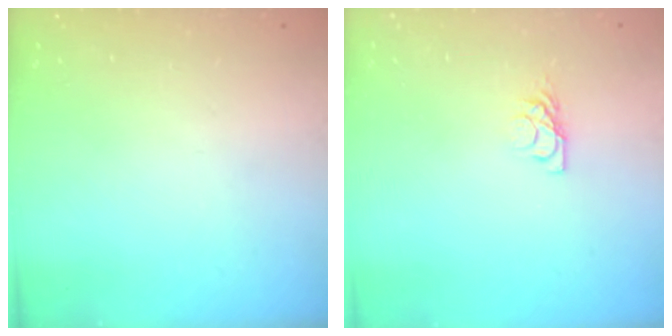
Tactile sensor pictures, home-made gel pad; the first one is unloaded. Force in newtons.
{"total": 5.9, "press": 5.9, "slide": 0.7}